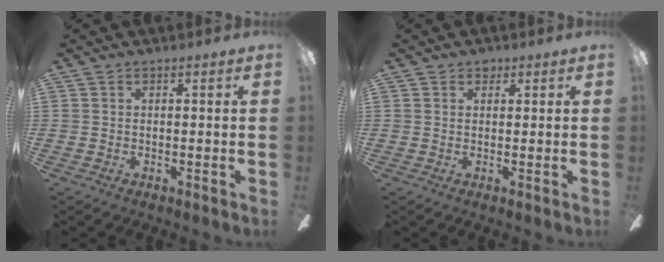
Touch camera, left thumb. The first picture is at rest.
{"total": 1.6, "force": [1.0, 1.0, 0.6], "torque": [-0.005, -0.001, 0.017]}